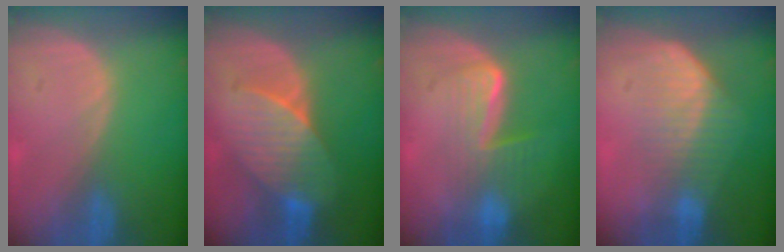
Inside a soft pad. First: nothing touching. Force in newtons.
{"total": 7.1, "press": 7.0, "slide": 1.4}
{"total": 6.6, "press": 5.9, "slide": 3.0}
{"total": 7.6, "press": 6.3, "slide": 4.2}